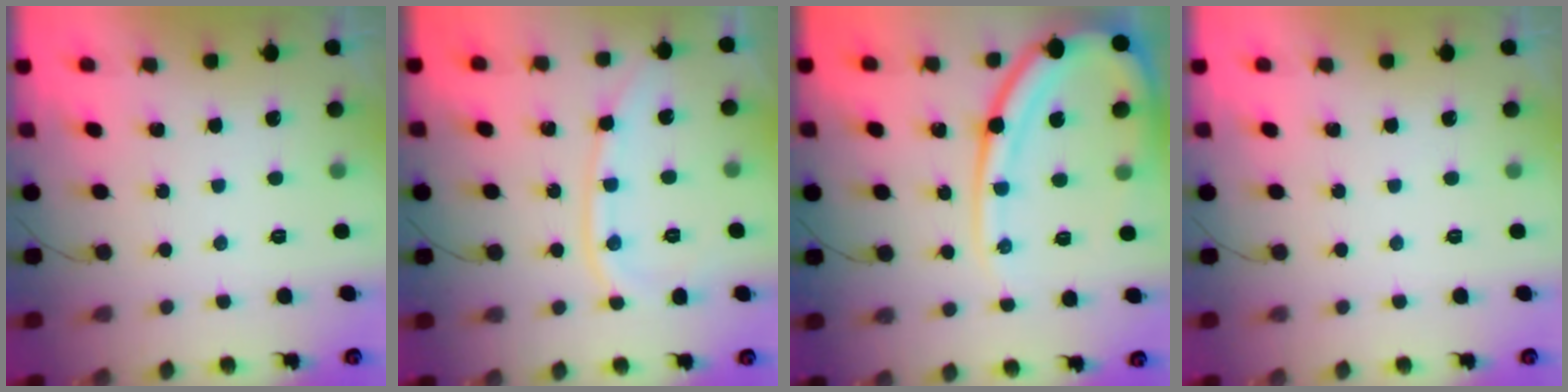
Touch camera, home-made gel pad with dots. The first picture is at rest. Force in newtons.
{"total": 9.3, "press": 9.3, "slide": 0.6}
{"total": 18.1, "press": 18.0, "slide": 2.0}
{"total": 0.0}